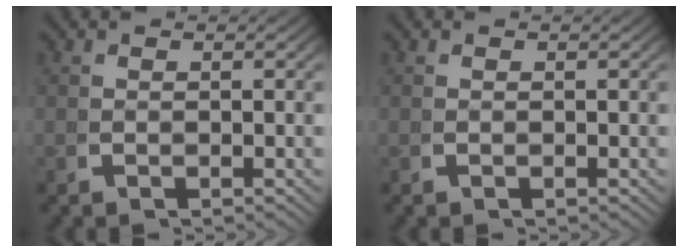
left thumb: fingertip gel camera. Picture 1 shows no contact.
{"total": 0.0}